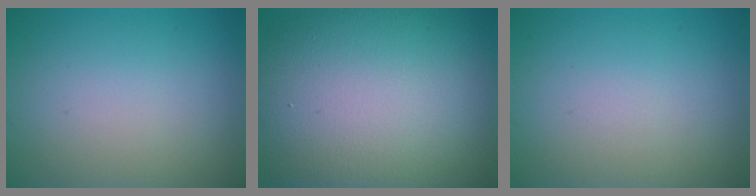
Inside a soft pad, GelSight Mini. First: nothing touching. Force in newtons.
{"total": 16.3, "press": 16.3, "slide": 0.9}
{"total": 0.0}